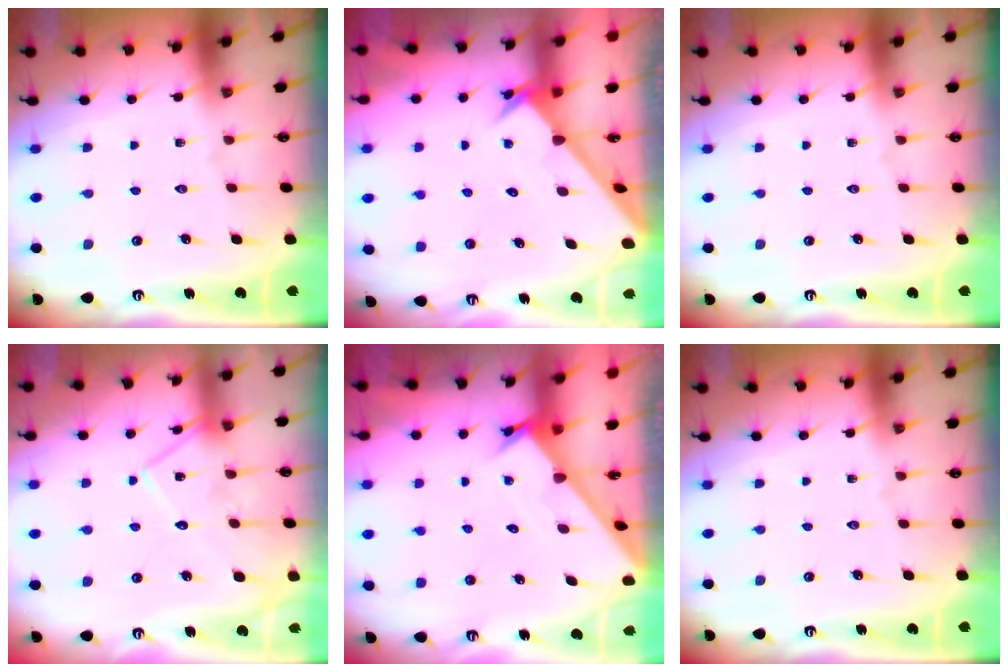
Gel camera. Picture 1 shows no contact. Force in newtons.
{"total": 2.5, "press": 2.5, "slide": 0.2}
{"total": 0.0}
{"total": 12.3, "press": 12.3, "slide": 1.0}
{"total": 1.7, "press": 1.7, "slide": 0.1}
{"total": 0.0}